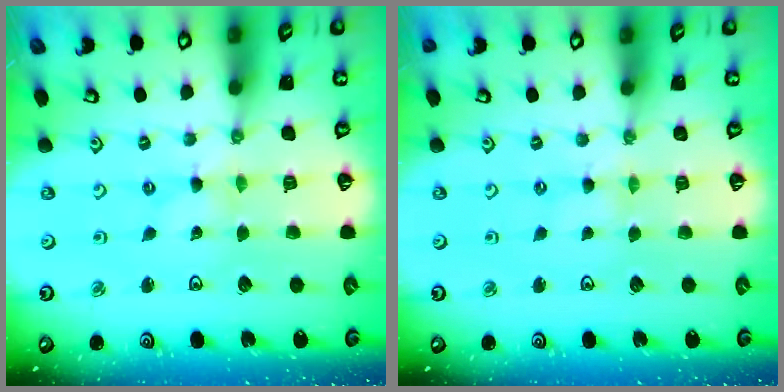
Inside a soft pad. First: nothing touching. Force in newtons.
{"total": 1.2, "press": 1.2, "slide": 0.3}